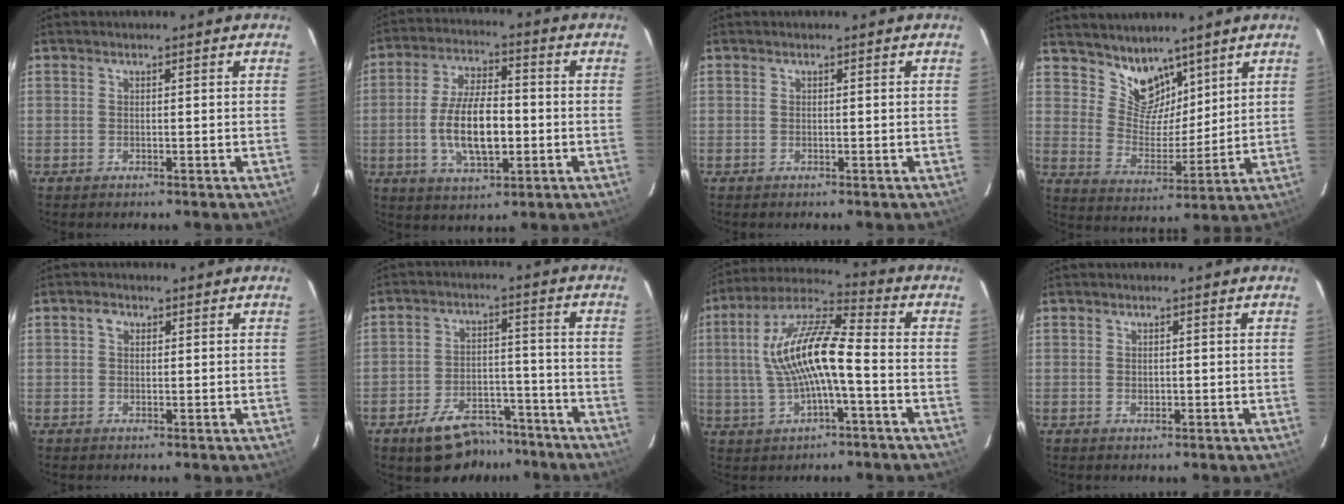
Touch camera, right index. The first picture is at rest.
{"total": 11.9, "force": [-2.1, 5.1, 10.6], "torque": [-0.209, 0.001, -0.032]}
{"total": 0.0}
{"total": 9.0, "force": [7.0, 5.2, 2.6], "torque": [-0.040, 0.002, 0.135]}
{"total": 1.7, "force": [0.6, 1.4, 0.9], "torque": [-0.015, 0.008, 0.008]}
{"total": 11.9, "force": [-8.8, 6.0, 5.3], "torque": [-0.107, 0.019, -0.119]}
{"total": 13.9, "force": [-1.1, 3.6, 13.4], "torque": [-0.265, 0.019, -0.022]}
{"total": 0.9, "force": [0.0, 0.8, 0.5], "torque": [-0.007, 0.002, 0.001]}